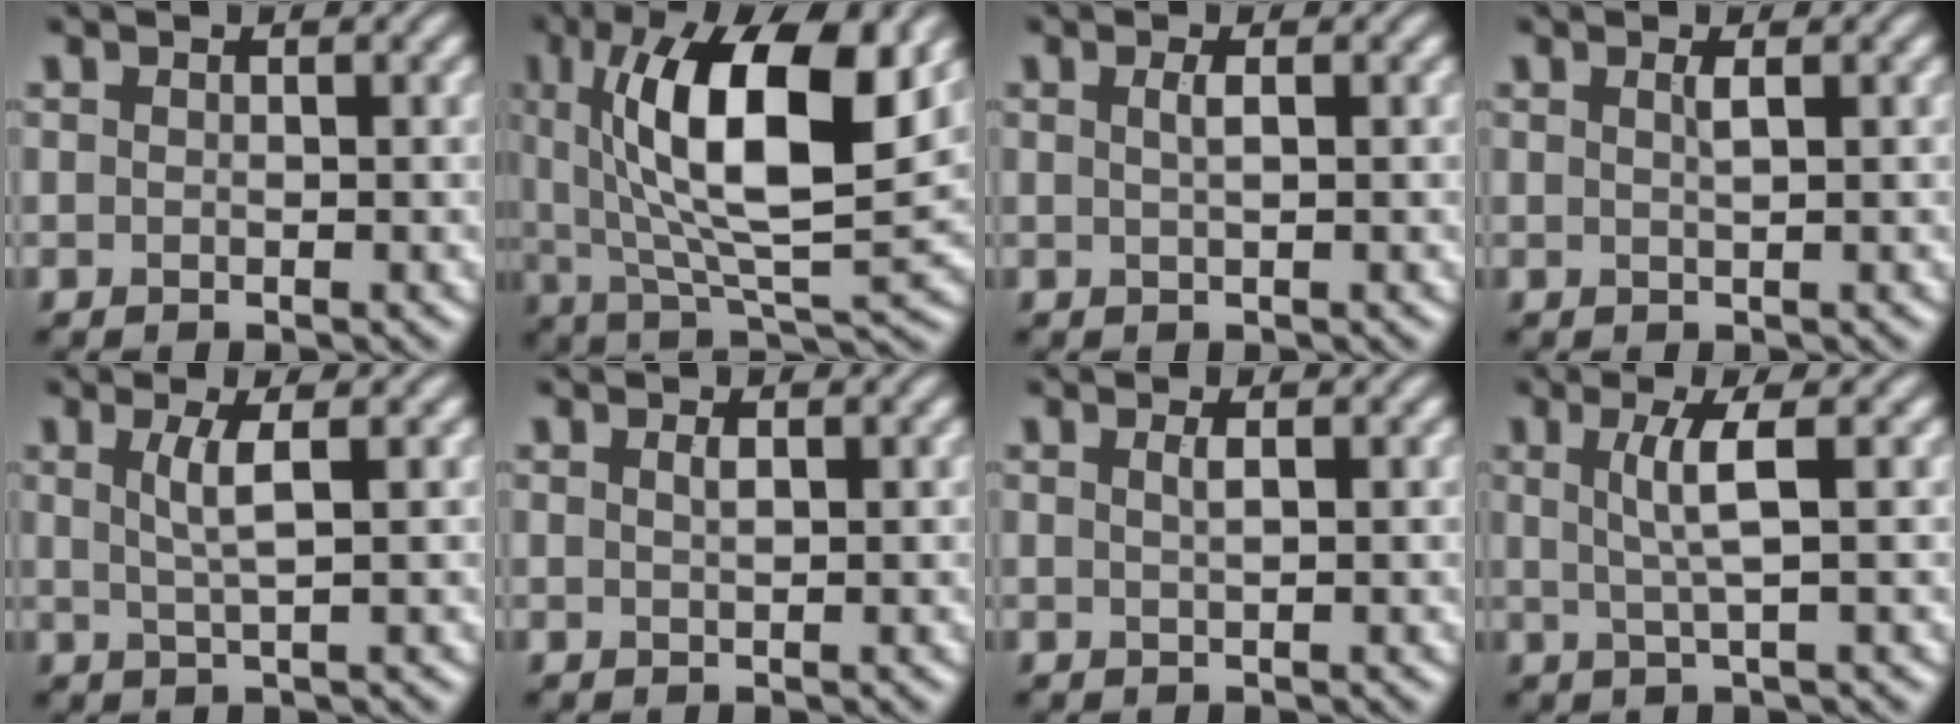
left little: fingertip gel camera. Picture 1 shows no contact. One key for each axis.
{"total": 13.0, "fx": 4.0, "fy": 4.2, "fz": 11.6, "tx": -0.188, "ty": 0.003, "tz": 0.067}
{"total": 1.2, "fx": 0.3, "fy": 0.4, "fz": 1.1, "tx": -0.020, "ty": 0.004, "tz": 0.004}
{"total": 1.1, "fx": 0.4, "fy": 0.3, "fz": 1.0, "tx": -0.015, "ty": 0.002, "tz": 0.005}
{"total": 2.6, "fx": 0.7, "fy": 0.5, "fz": 2.5, "tx": -0.046, "ty": -0.003, "tz": 0.012}
{"total": 0.7, "fx": 0.3, "fy": 0.2, "fz": 0.6, "tx": -0.012, "ty": 0.002, "tz": 0.006}
{"total": 1.0, "fx": 0.3, "fy": 0.3, "fz": 0.9, "tx": -0.013, "ty": 0.003, "tz": 0.004}
{"total": 3.3, "fx": 0.6, "fy": 0.6, "fz": 3.2, "tx": -0.060, "ty": -0.002, "tz": 0.013}